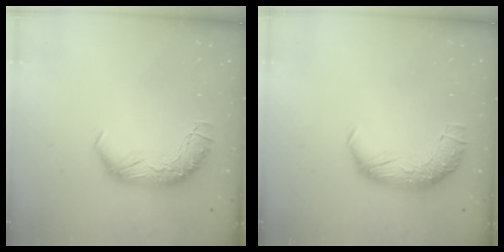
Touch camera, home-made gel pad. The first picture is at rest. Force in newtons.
{"total": 2.5, "press": 1.2, "slide": 2.2}